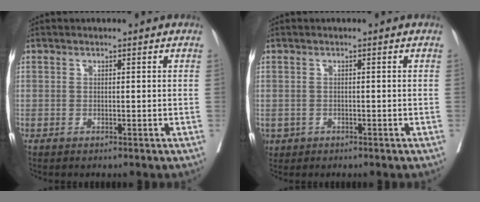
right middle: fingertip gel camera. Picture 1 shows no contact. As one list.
[{"total": 2.0, "force": [-0.9, 1.8, 0.4], "torque": [-0.005, 0.002, -0.012]}]